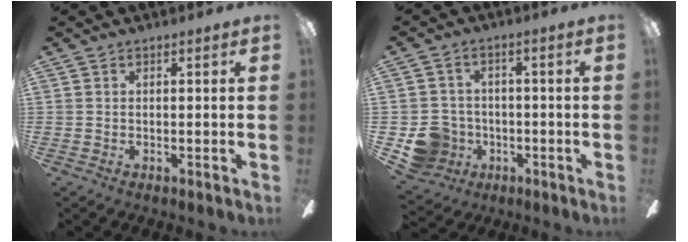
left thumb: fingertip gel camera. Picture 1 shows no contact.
{"total": 8.4, "force": [-3.0, 7.6, 1.9], "torque": [-0.054, 0.024, -0.050]}